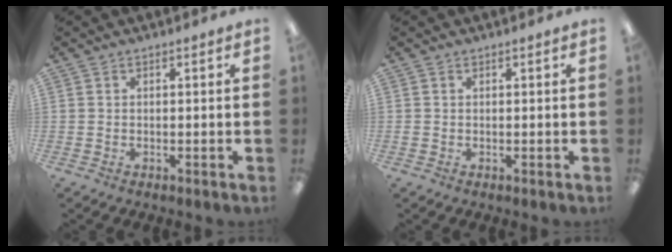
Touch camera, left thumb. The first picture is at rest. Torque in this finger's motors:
{"motor_torque": [-0.06, 0.11, 0.11, -0.18, -0.02]}